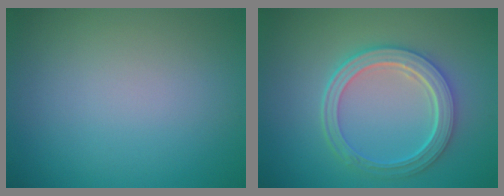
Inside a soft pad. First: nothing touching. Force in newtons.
{"total": 5.3, "press": 4.1, "slide": 3.4}